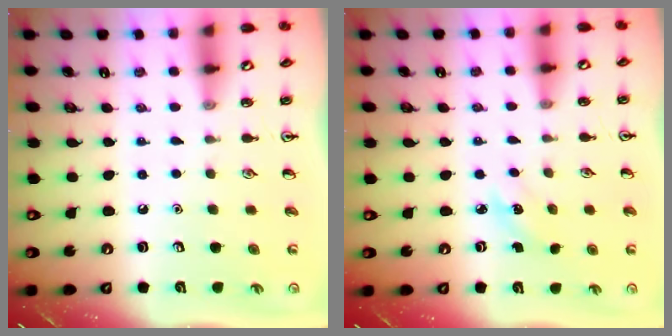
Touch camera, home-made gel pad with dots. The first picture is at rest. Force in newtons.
{"total": 2.7, "press": 2.5, "slide": 1.0}